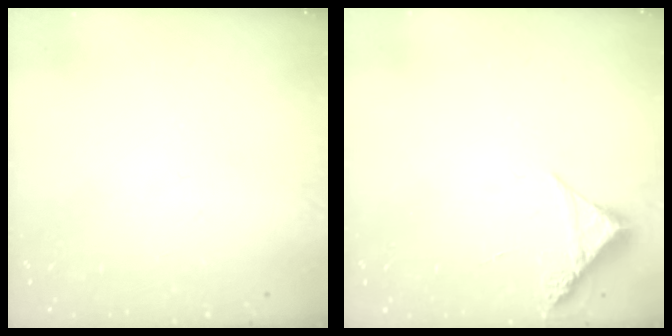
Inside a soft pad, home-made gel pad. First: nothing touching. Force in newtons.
{"total": 4.9, "press": 4.9, "slide": 0.4}